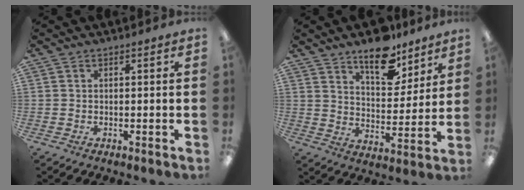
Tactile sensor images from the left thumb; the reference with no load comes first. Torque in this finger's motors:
{"motor_torque": [0.68, 0.01, 0.73, -0.76, 0.04]}